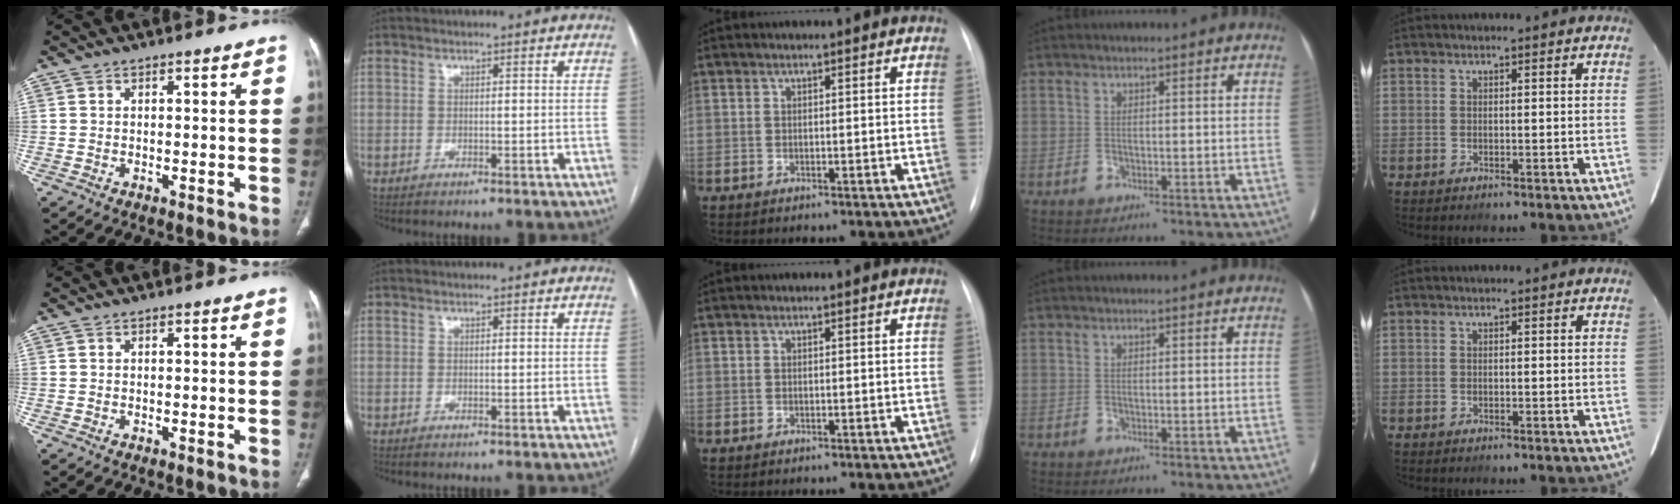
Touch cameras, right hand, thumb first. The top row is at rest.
{}